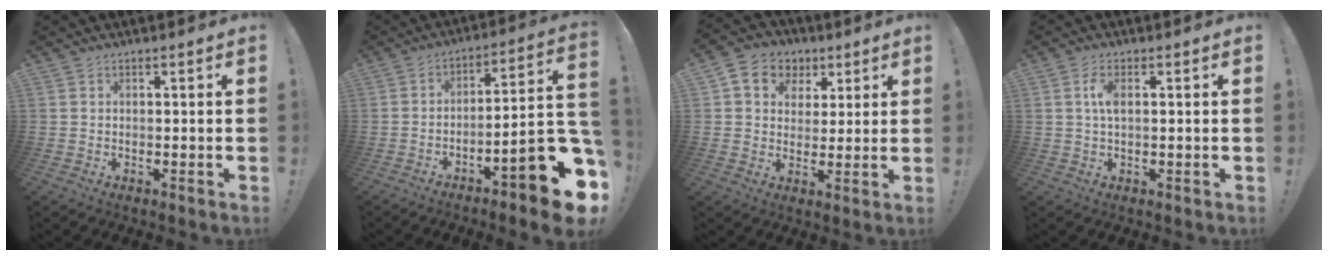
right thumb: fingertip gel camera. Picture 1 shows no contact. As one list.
[{"total": 15.1, "force": [-8.1, 2.7, 12.4], "torque": [-0.140, 0.031, -0.131]}, {"total": 9.1, "force": [3.1, 7.9, 3.2], "torque": [-0.050, -0.009, 0.065]}, {"total": 4.1, "force": [0.8, 1.7, 3.6], "torque": [-0.074, 0.002, 0.009]}]